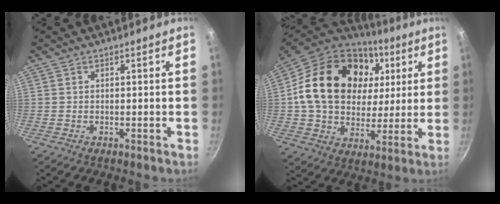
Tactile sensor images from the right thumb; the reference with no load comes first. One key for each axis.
{"total": 27.0, "fx": 6.8, "fy": 19.9, "fz": 17.0, "tx": -0.287, "ty": 0.014, "tz": 0.117}